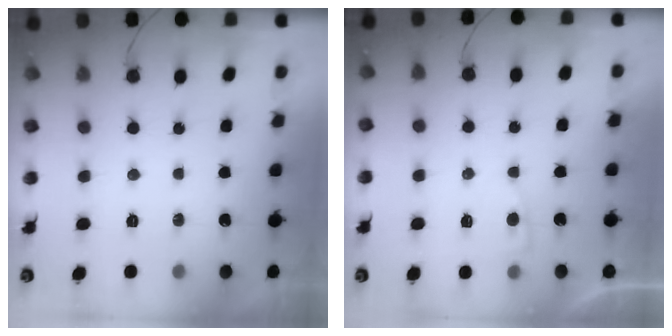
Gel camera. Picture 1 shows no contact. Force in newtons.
{"total": 2.3, "press": 2.3, "slide": 0.2}